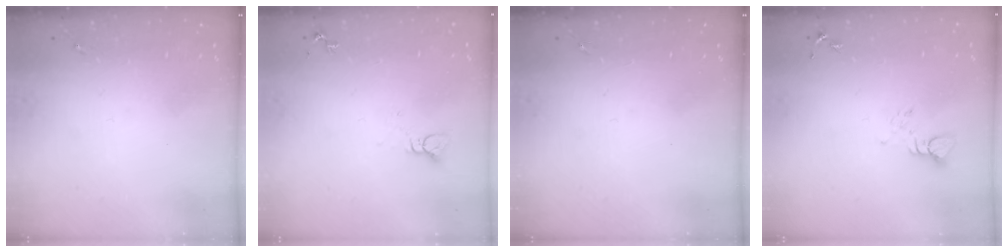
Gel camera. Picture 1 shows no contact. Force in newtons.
{"total": 2.8, "press": 2.8, "slide": 0.1}
{"total": 0.0}
{"total": 3.8, "press": 3.8, "slide": 0.5}